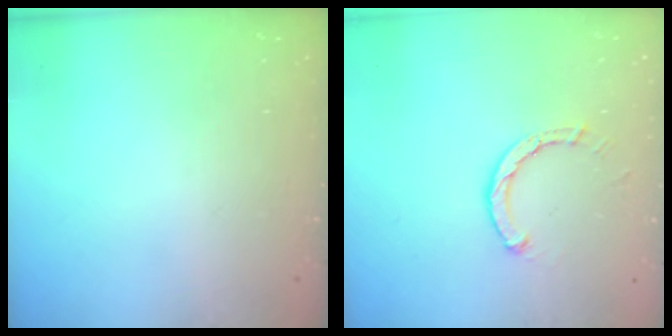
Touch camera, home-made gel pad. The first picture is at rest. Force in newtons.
{"total": 2.6, "press": 2.6, "slide": 0.1}